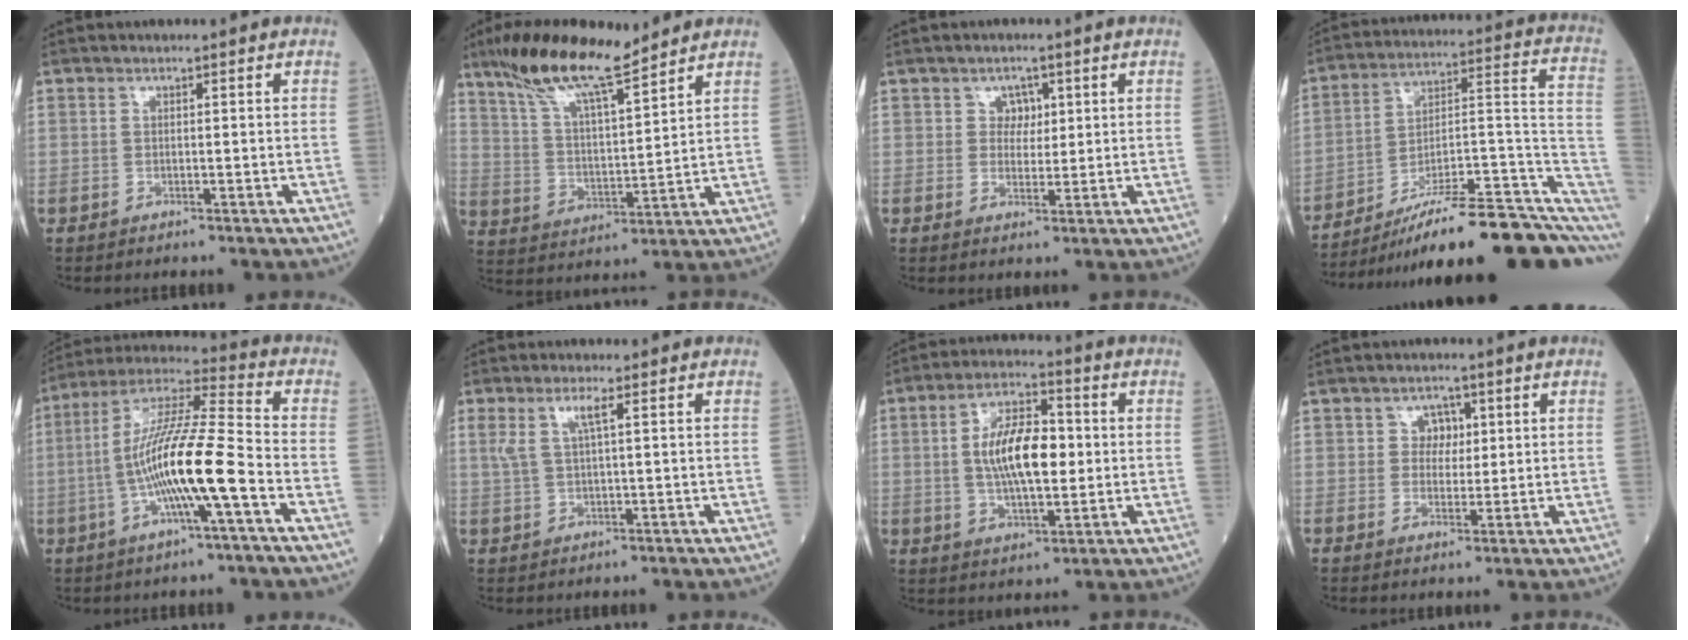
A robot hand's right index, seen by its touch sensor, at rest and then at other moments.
{"total": 14.3, "force": [11.0, 2.0, 8.8], "torque": [-0.169, 0.006, 0.203]}
{"total": 2.6, "force": [1.0, 2.1, 1.1], "torque": [-0.008, 0.001, 0.013]}
{"total": 24.3, "force": [-16.1, 4.2, 17.8], "torque": [-0.187, 0.028, -0.243]}
{"total": 15.1, "force": [-3.8, 0.7, 14.5], "torque": [-0.278, 0.007, -0.075]}
{"total": 3.4, "force": [1.4, 0.3, 3.1], "torque": [-0.071, 0.013, 0.033]}
{"total": 11.4, "force": [0.6, 4.1, 10.6], "torque": [-0.198, 0.013, 0.010]}
{"total": 2.9, "force": [0.9, 2.4, 1.4], "torque": [-0.011, 0.001, 0.011]}